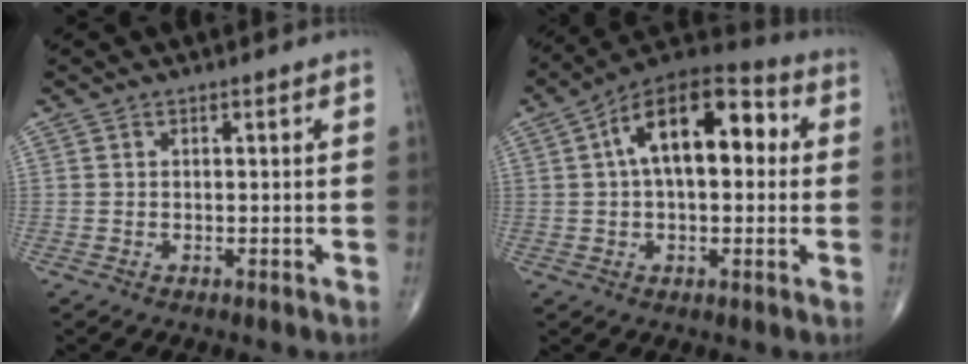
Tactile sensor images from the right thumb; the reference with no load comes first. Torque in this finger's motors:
{"motor_torque": [1.41, 3.59, 1.66, 0.45, 0.10]}